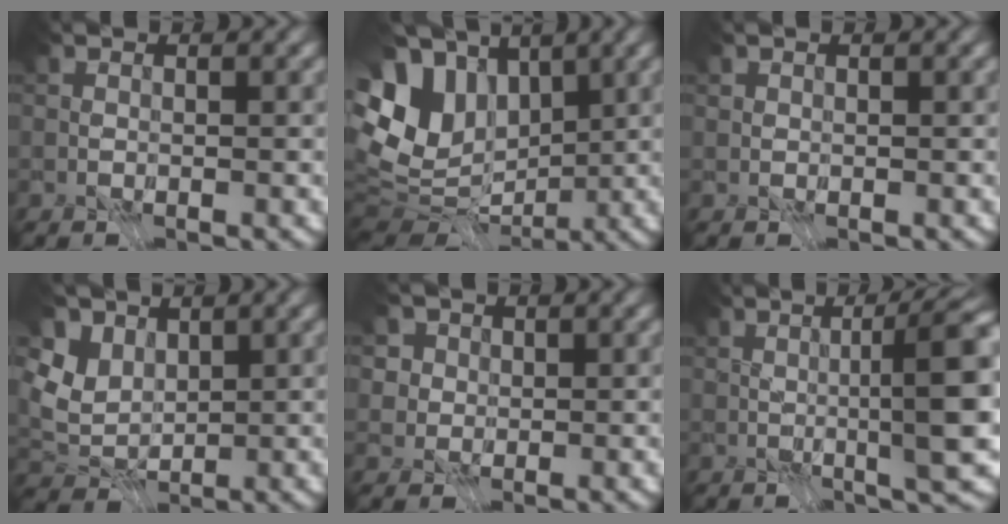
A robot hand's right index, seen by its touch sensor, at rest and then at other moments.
{"total": 7.8, "force": [0.3, 5.4, 5.6], "torque": [-0.126, -0.008, 0.039]}
{"total": 0.6, "force": [0.4, 0.4, 0.0], "torque": [-0.007, -0.002, 0.011]}
{"total": 3.2, "force": [2.0, 2.1, 1.2], "torque": [-0.051, 0.001, 0.047]}
{"total": 5.1, "force": [3.3, 3.4, 1.9], "torque": [-0.046, -0.003, 0.048]}
{"total": 8.5, "force": [-0.4, -0.6, 8.4], "torque": [-0.123, -0.012, 0.014]}